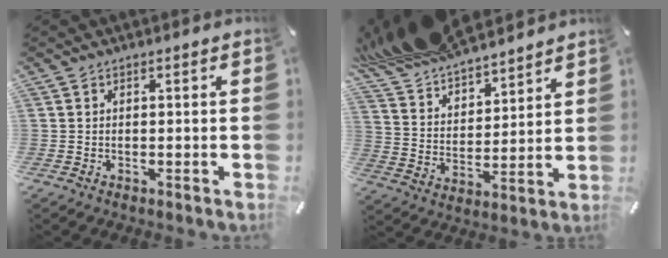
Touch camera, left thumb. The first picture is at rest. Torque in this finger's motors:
{"motor_torque": [1.88, -1.33, 1.30, -1.46, 0.30]}